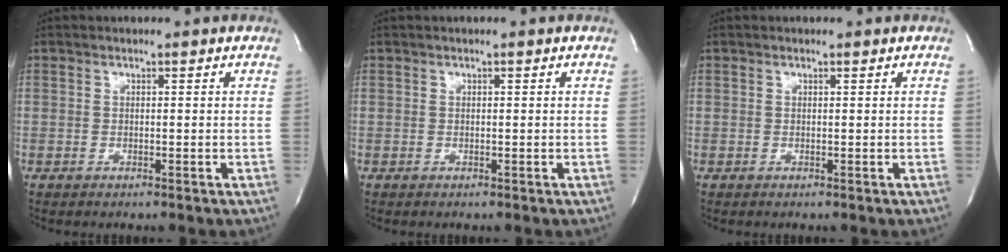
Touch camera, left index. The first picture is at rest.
{"total": 0.0}
{"total": 0.0}